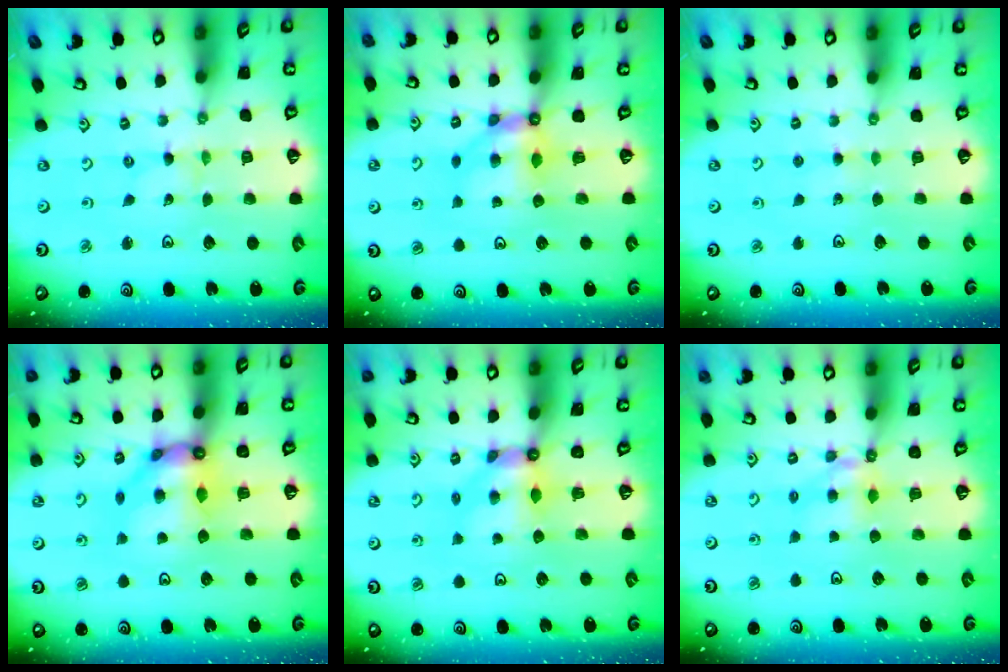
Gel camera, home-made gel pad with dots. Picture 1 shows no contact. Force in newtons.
{"total": 6.0, "press": 6.0, "slide": 0.3}
{"total": 2.6, "press": 2.6, "slide": 0.3}
{"total": 10.1, "press": 10.1, "slide": 1.2}
{"total": 5.9, "press": 5.9, "slide": 0.3}
{"total": 5.8, "press": 5.8, "slide": 0.3}